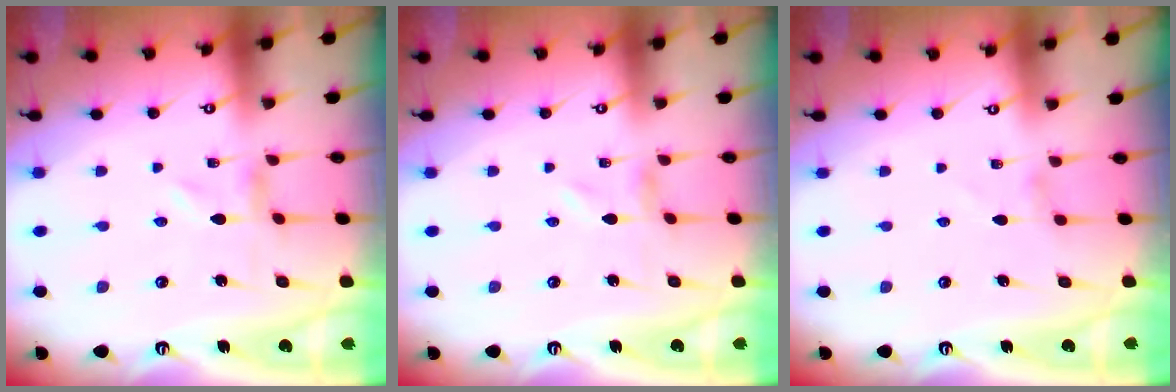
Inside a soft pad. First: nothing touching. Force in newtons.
{"total": 0.6, "press": 0.6, "slide": 0.2}
{"total": 0.0}